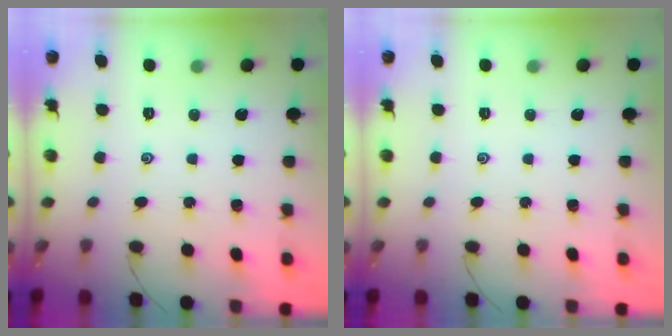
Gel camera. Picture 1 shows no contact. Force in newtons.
{"total": 0.0}